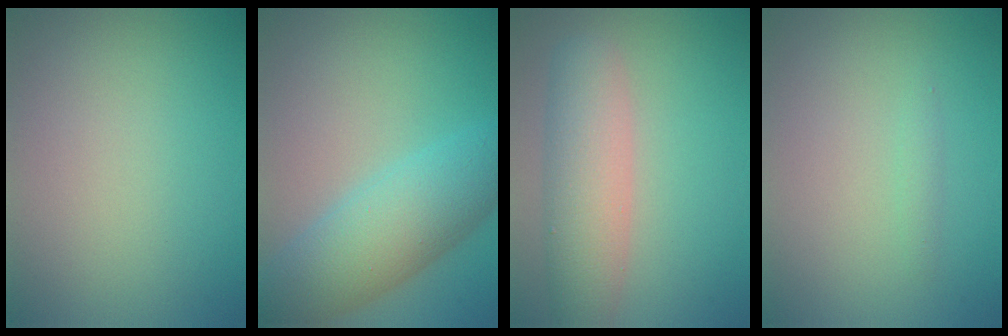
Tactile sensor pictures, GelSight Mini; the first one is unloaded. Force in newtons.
{"total": 7.5, "press": 7.5, "slide": 0.2}
{"total": 5.6, "press": 5.6, "slide": 0.3}
{"total": 0.7, "press": 0.7, "slide": 0.0}